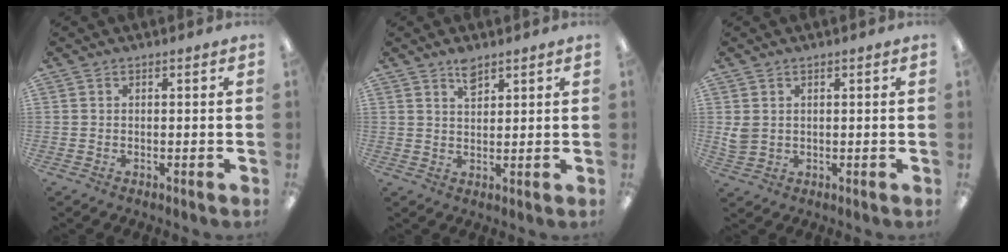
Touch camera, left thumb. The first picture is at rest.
{"total": 3.8, "force": [2.9, 1.6, 1.9], "torque": [-0.027, -0.008, 0.050]}
{"total": 3.1, "force": [1.1, 2.5, 1.5], "torque": [-0.022, -0.001, 0.020]}